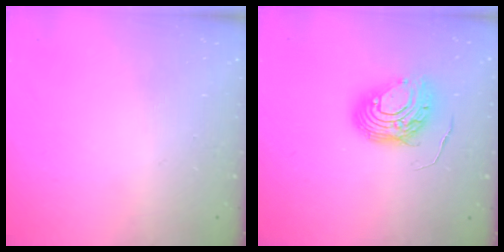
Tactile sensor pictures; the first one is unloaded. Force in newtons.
{"total": 9.8, "press": 9.7, "slide": 1.0}